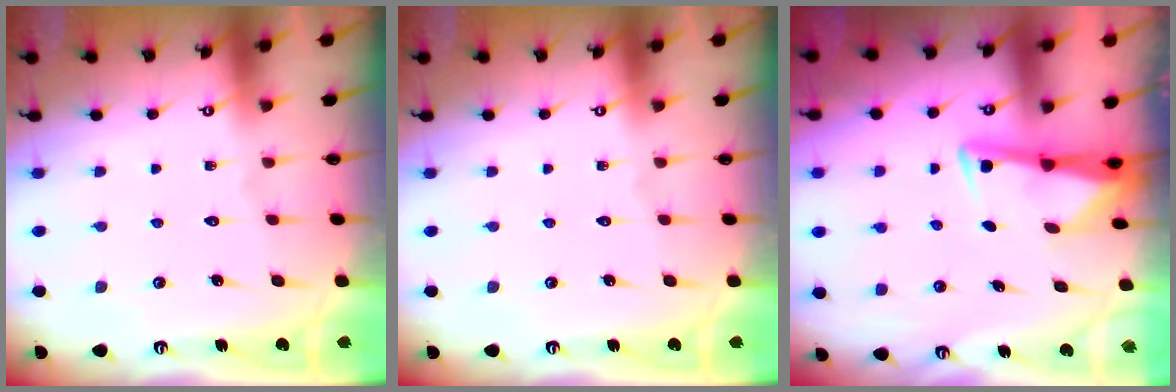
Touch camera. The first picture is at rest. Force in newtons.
{"total": 0.0}
{"total": 3.0, "press": 2.9, "slide": 0.4}